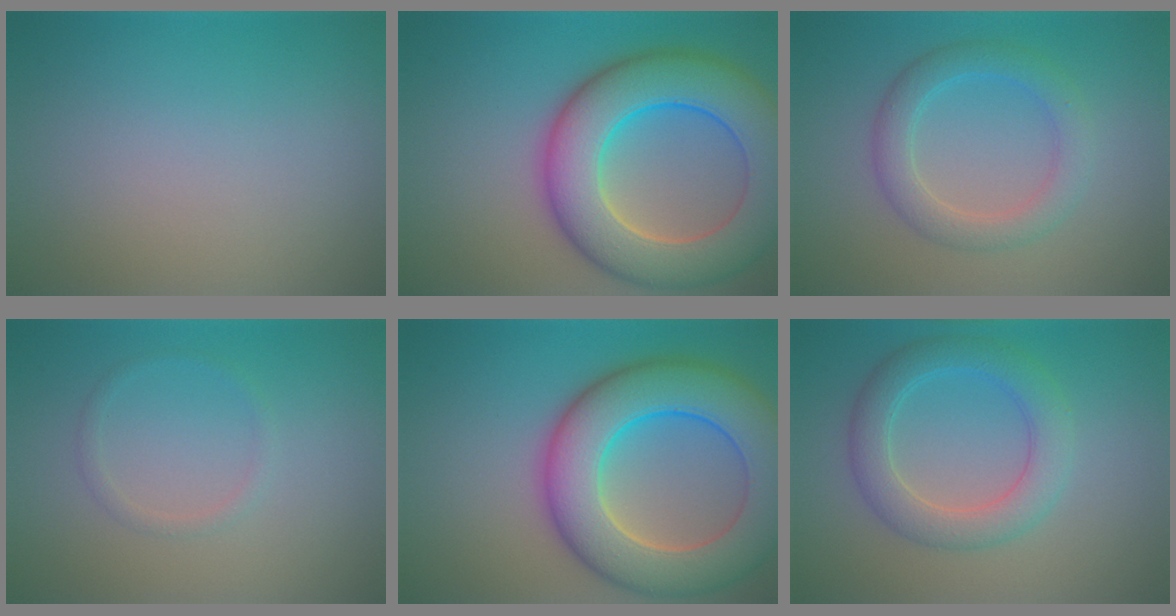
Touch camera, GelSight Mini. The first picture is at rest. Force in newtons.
{"total": 11.9, "press": 11.9, "slide": 0.5}
{"total": 3.6, "press": 3.6, "slide": 0.1}
{"total": 1.0, "press": 1.0, "slide": 0.1}
{"total": 11.9, "press": 11.9, "slide": 0.5}
{"total": 4.5, "press": 4.5, "slide": 0.0}